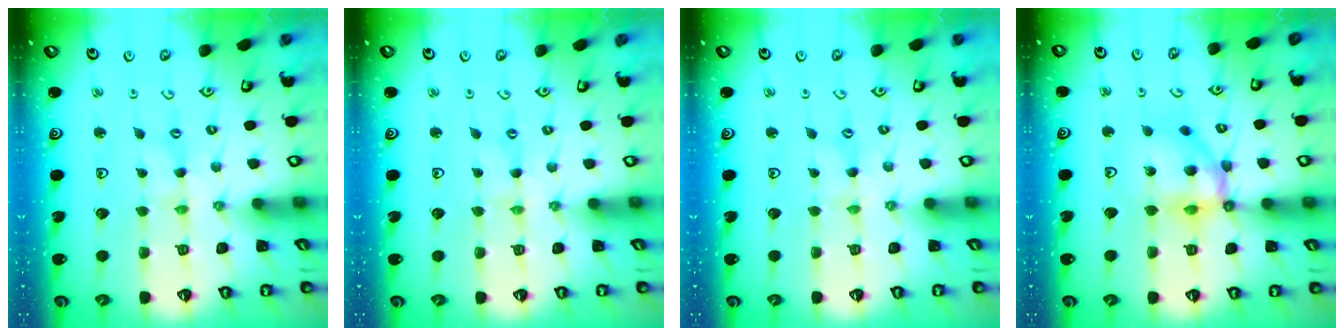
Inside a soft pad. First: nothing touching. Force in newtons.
{"total": 0.0}
{"total": 0.0}
{"total": 13.0, "press": 12.9, "slide": 1.9}